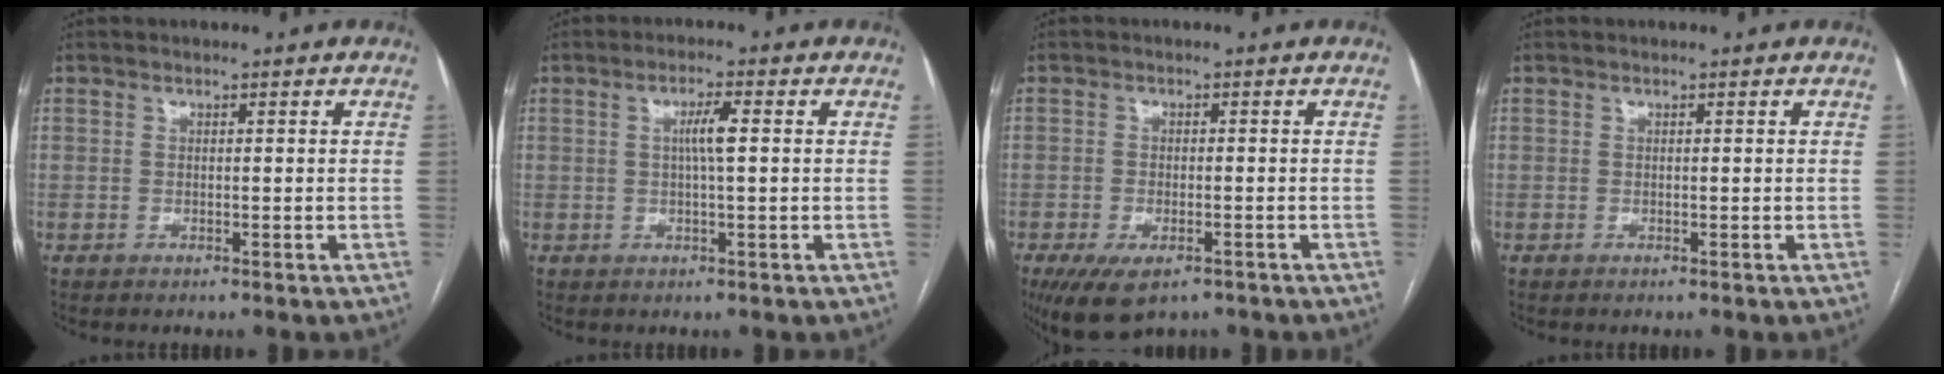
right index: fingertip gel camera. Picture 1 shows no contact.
{"total": 3.4, "force": [0.4, 0.1, 3.4], "torque": [-0.063, 0.003, 0.007]}
{"total": 7.5, "force": [-4.9, 3.4, 4.5], "torque": [-0.075, -0.009, -0.074]}
{"total": 0.0}